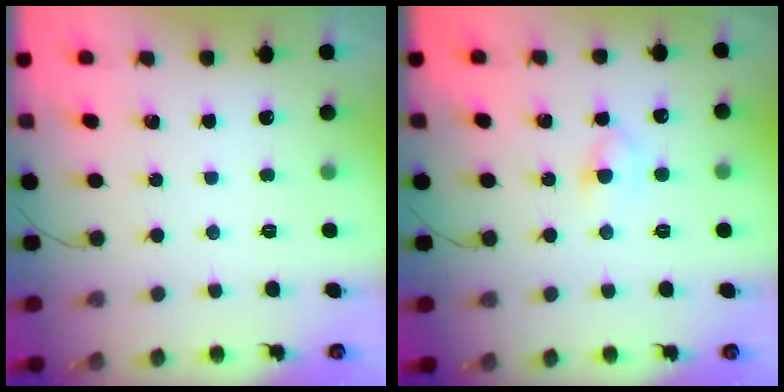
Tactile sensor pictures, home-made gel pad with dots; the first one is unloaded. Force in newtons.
{"total": 4.2, "press": 4.0, "slide": 1.3}